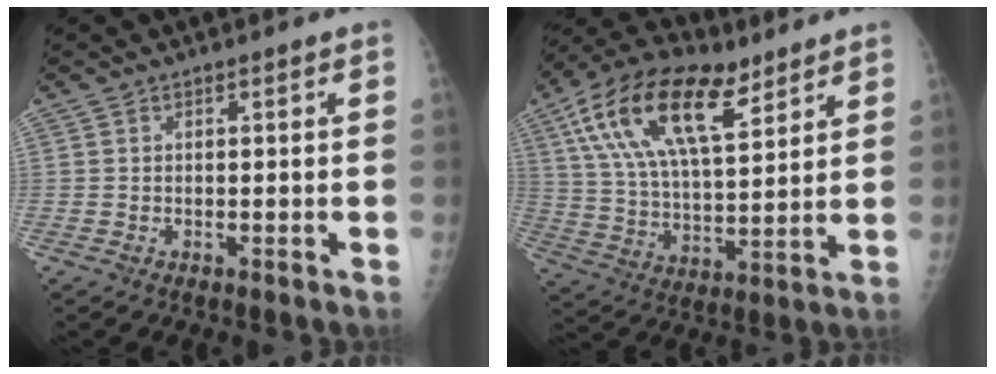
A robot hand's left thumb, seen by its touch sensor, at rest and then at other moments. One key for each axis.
{"total": 21.0, "fx": 10.6, "fy": 9.6, "fz": 15.4, "tx": -0.268, "ty": -0.016, "tz": 0.192}